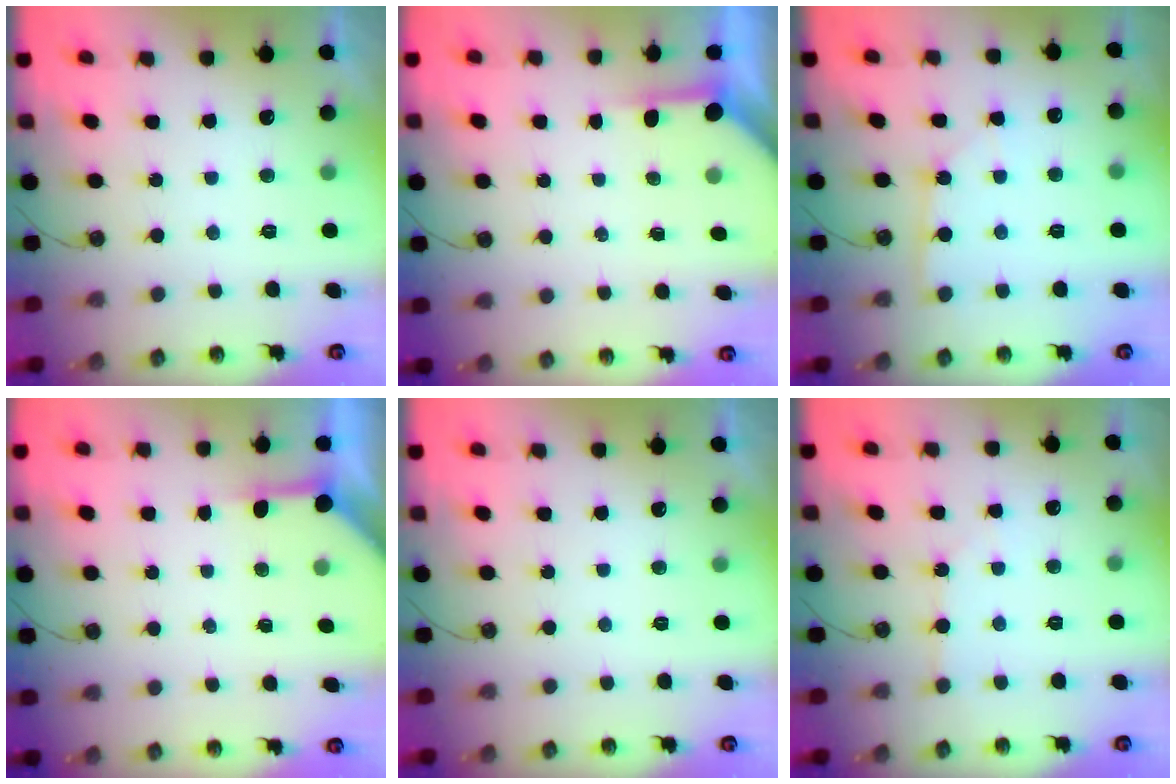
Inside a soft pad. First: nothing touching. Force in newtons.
{"total": 3.5, "press": 3.5, "slide": 0.4}
{"total": 2.5, "press": 2.5, "slide": 0.3}
{"total": 3.9, "press": 3.9, "slide": 0.5}
{"total": 0.0}
{"total": 2.9, "press": 2.8, "slide": 0.4}